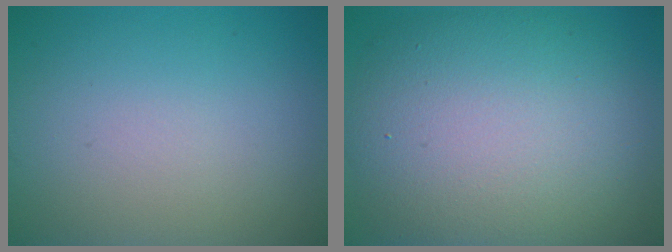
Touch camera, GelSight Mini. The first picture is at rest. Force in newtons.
{"total": 11.6, "press": 11.6, "slide": 0.6}